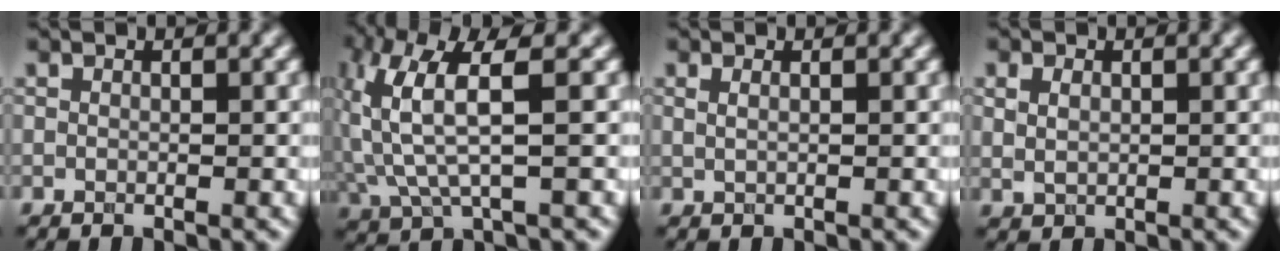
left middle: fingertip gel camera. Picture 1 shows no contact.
{"total": 6.5, "force": [1.2, 2.0, 6.0], "torque": [-0.147, 0.005, 0.026]}
{"total": 1.2, "force": [0.7, 0.6, 0.8], "torque": [-0.012, -0.006, 0.005]}
{"total": 1.7, "force": [0.5, 1.2, 1.1], "torque": [-0.022, -0.001, 0.012]}